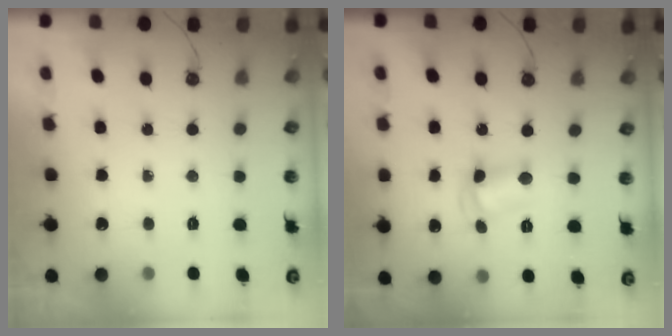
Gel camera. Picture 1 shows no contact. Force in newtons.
{"total": 5.3, "press": 5.3, "slide": 0.1}